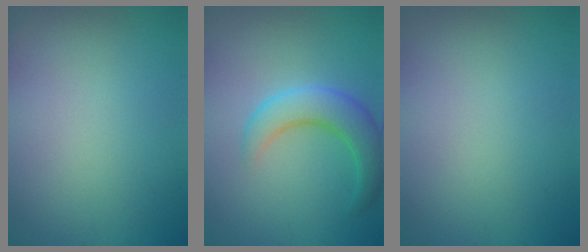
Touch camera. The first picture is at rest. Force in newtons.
{"total": 4.8, "press": 4.8, "slide": 0.2}
{"total": 0.0}